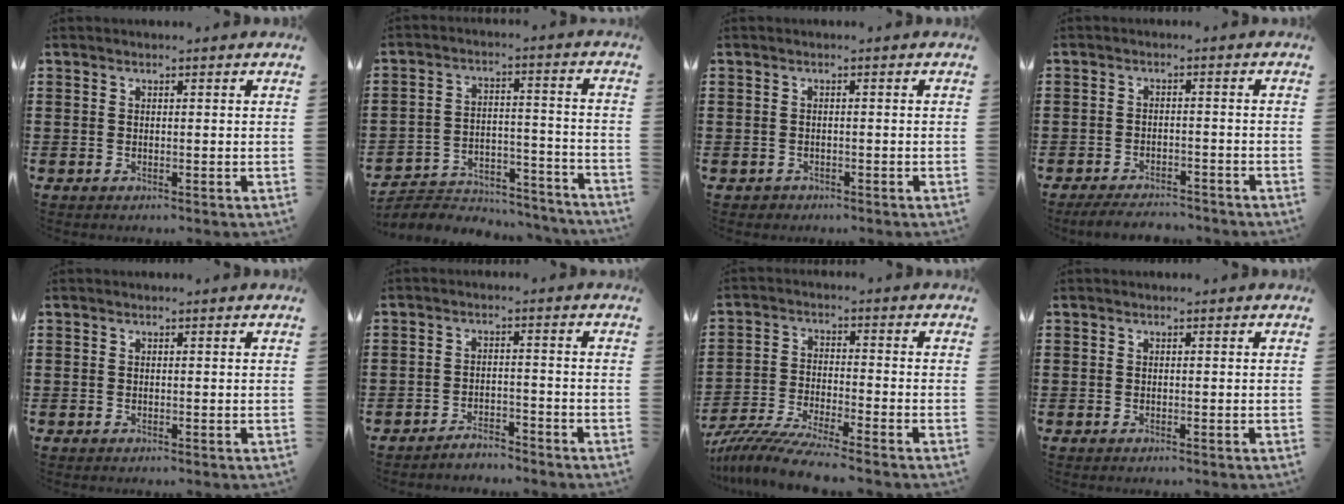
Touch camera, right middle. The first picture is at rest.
{"total": 5.0, "force": [-4.8, 1.2, 0.6], "torque": [-0.011, 0.011, -0.098]}
{"total": 0.6, "force": [-0.5, 0.3, -0.1], "torque": [0.000, 0.002, -0.013]}
{"total": 3.4, "force": [-3.3, 0.5, 0.4], "torque": [-0.010, 0.001, -0.068]}
{"total": 0.0}
{"total": 3.0, "force": [-3.0, 0.2, 0.1], "torque": [-0.009, 0.000, -0.062]}
{"total": 7.1, "force": [-6.6, -0.2, 2.5], "torque": [-0.060, -0.013, -0.131]}
{"total": 0.0}